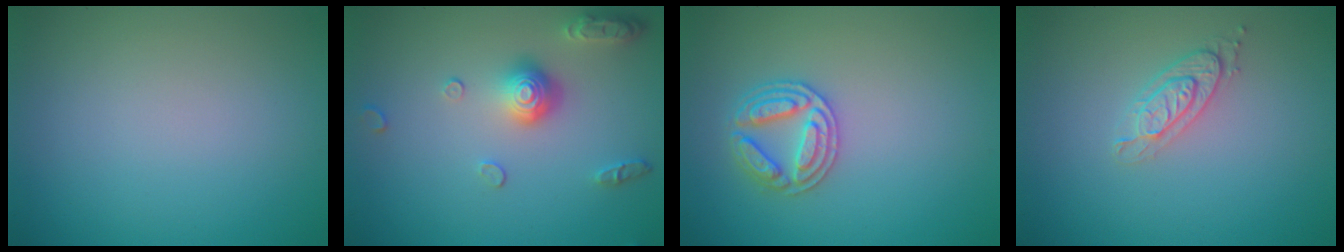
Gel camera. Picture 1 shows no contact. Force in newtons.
{"total": 3.6, "press": 2.9, "slide": 2.2}
{"total": 3.0, "press": 3.0, "slide": 0.4}
{"total": 2.0, "press": 2.0, "slide": 0.5}